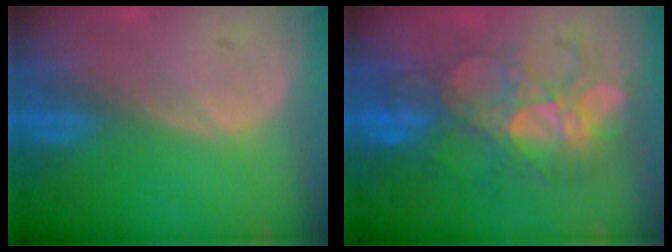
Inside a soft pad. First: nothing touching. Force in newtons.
{"total": 9.1, "press": 8.9, "slide": 1.9}